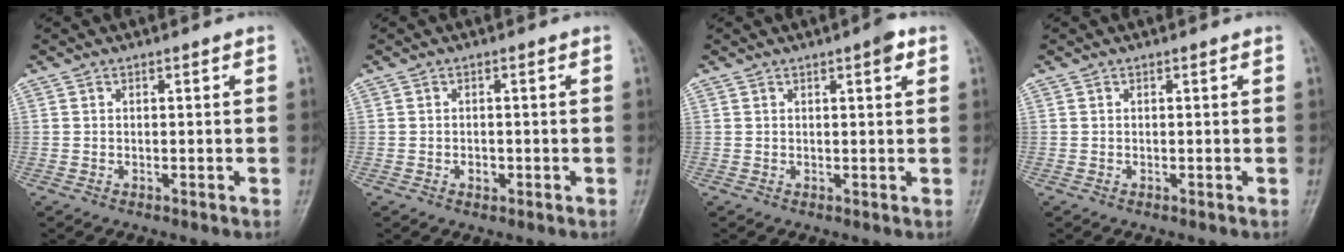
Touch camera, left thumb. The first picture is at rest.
{"total": 1.4, "force": [-0.5, 1.0, 0.8], "torque": [-0.007, 0.003, -0.005]}
{"total": 2.5, "force": [1.3, 0.6, 2.1], "torque": [-0.026, -0.003, 0.016]}
{"total": 0.0}